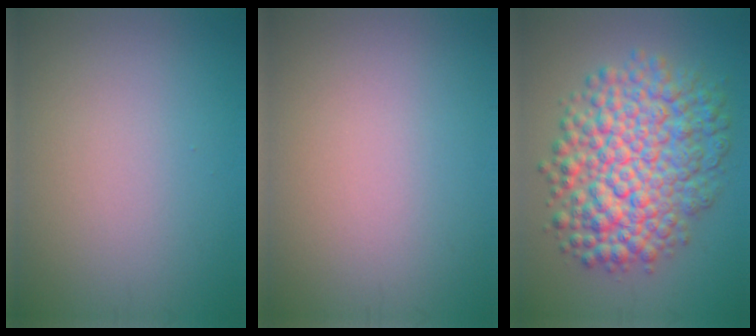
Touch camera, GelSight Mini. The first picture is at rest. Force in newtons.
{"total": 0.0}
{"total": 9.9, "press": 9.9, "slide": 0.2}